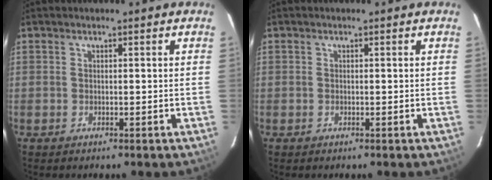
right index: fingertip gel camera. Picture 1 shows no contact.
{"total": 0.0}